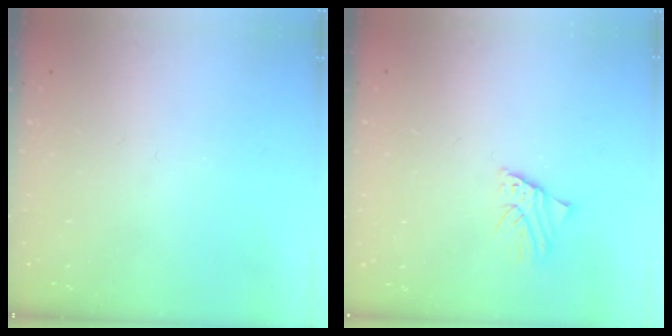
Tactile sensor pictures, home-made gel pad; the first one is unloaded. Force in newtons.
{"total": 2.2, "press": 2.2, "slide": 0.3}